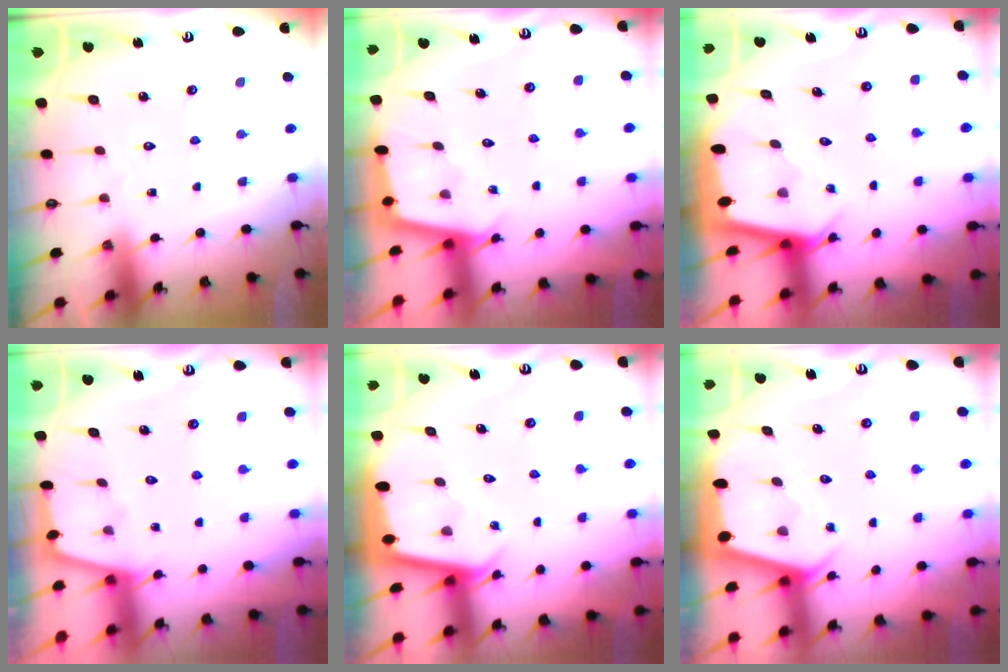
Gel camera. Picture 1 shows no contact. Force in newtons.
{"total": 2.4, "press": 2.4, "slide": 0.2}
{"total": 2.2, "press": 2.2, "slide": 0.1}
{"total": 1.2, "press": 1.1, "slide": 0.3}
{"total": 2.3, "press": 2.3, "slide": 0.1}
{"total": 2.4, "press": 2.4, "slide": 0.3}